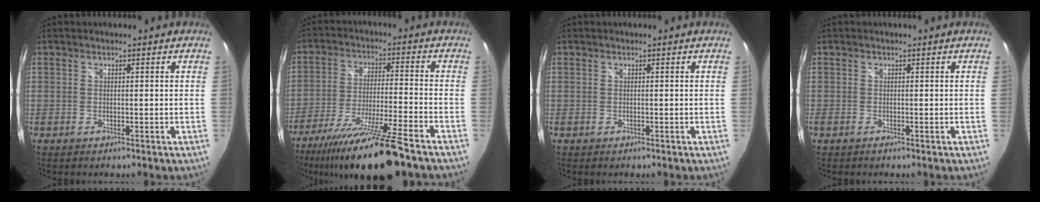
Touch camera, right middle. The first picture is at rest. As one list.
[{"total": 17.5, "force": [-14.2, -0.9, 10.3], "torque": [-0.201, -0.035, -0.238]}, {"total": 0.0}, {"total": 0.0}]